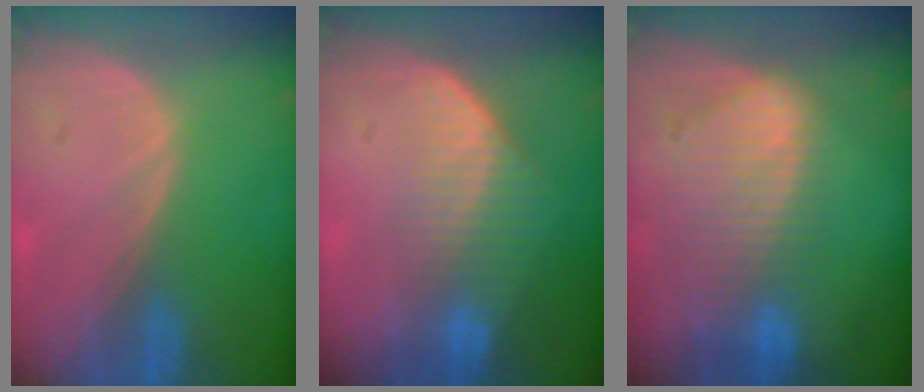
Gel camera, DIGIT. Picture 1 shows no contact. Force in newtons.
{"total": 7.2, "press": 6.1, "slide": 3.8}
{"total": 9.1, "press": 8.0, "slide": 4.4}